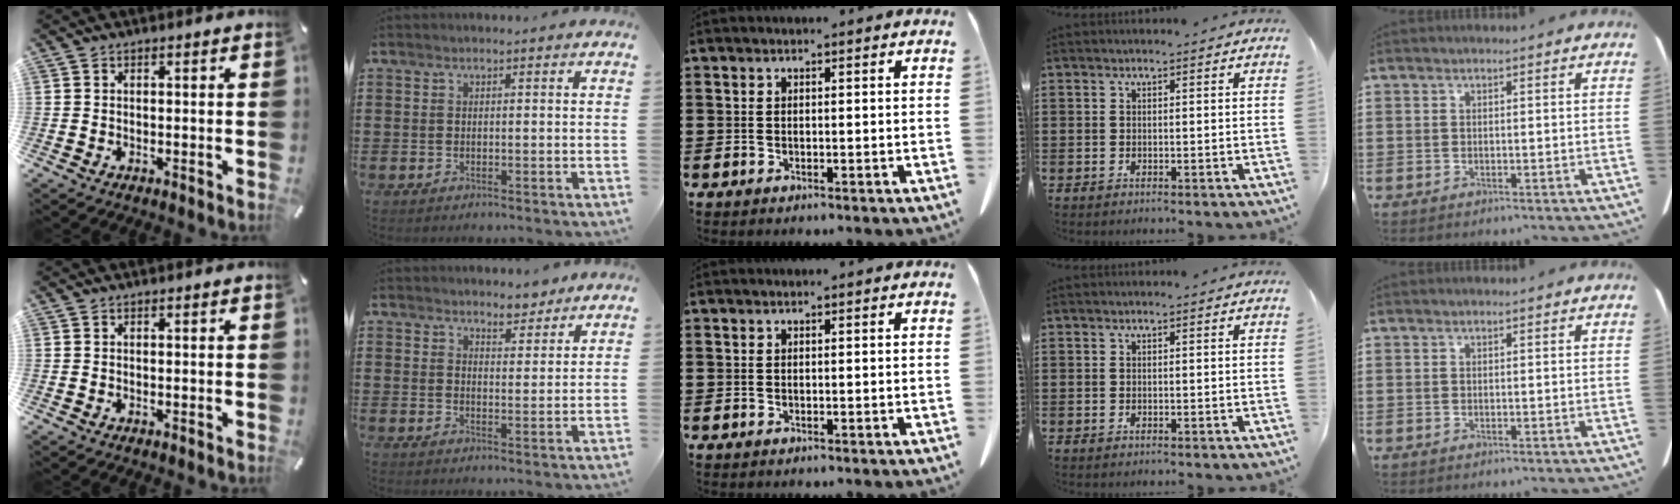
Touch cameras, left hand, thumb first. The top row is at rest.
{"index": {"total": 3.8, "force": [3.6, 1.2, 0.7], "torque": [-0.016, -0.007, 0.067]}}